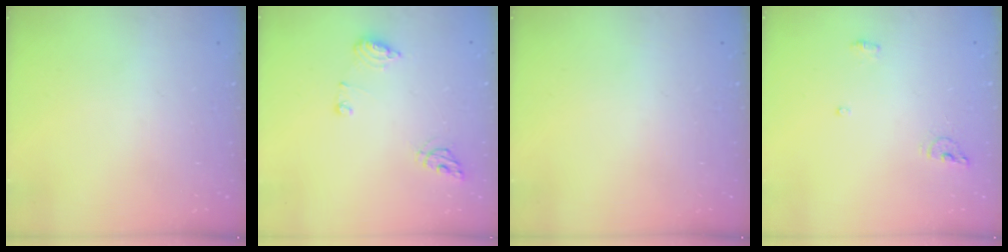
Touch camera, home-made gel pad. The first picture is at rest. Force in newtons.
{"total": 8.9, "press": 8.8, "slide": 1.1}
{"total": 0.0}
{"total": 6.1, "press": 5.9, "slide": 1.4}